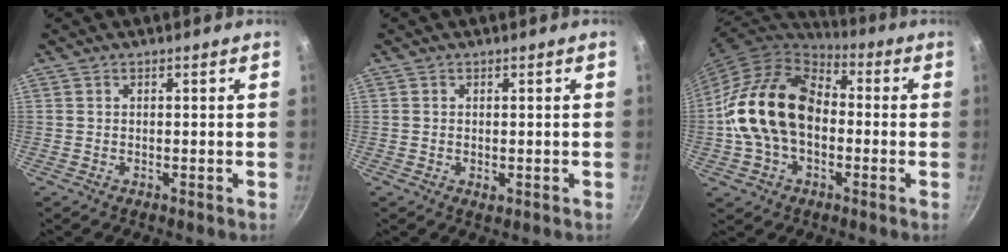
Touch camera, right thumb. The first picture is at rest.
{"total": 1.1, "force": [-0.2, 0.7, 0.9], "torque": [-0.013, -0.002, -0.002]}
{"total": 19.7, "force": [-1.2, 13.7, 14.1], "torque": [-0.236, 0.044, -0.034]}